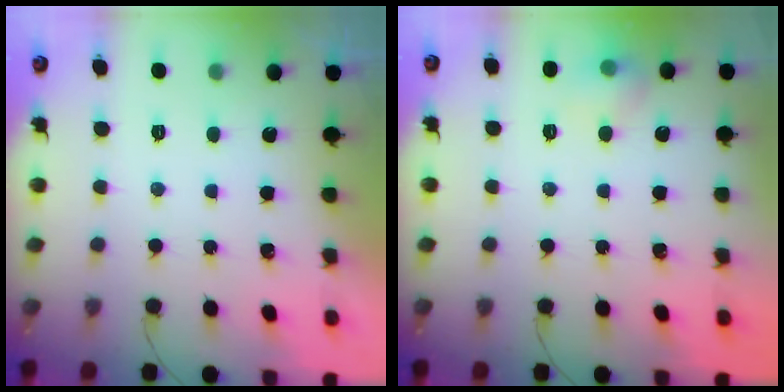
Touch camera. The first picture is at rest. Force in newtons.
{"total": 6.2, "press": 6.1, "slide": 1.3}